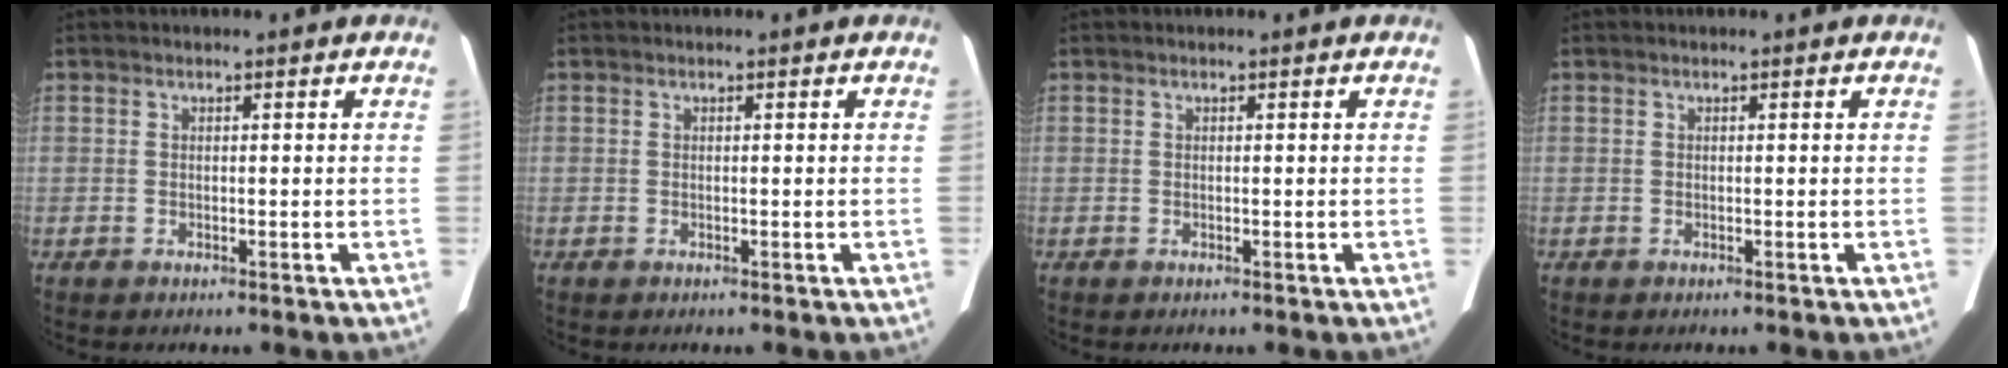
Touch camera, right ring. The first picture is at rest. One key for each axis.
{"total": 0.0}
{"total": 0.0}
{"total": 0.0}